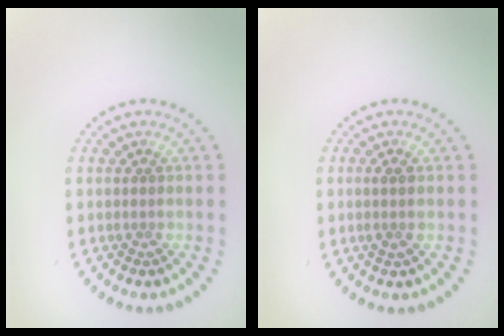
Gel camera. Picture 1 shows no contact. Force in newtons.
{"total": 1.2, "press": 1.1, "slide": 0.6}